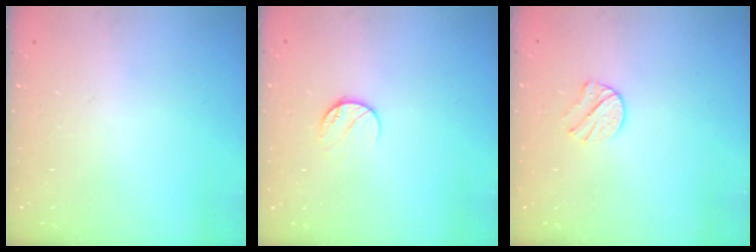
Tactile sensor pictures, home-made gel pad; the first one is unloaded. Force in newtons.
{"total": 6.1, "press": 6.1, "slide": 0.7}
{"total": 5.9, "press": 5.9, "slide": 0.8}